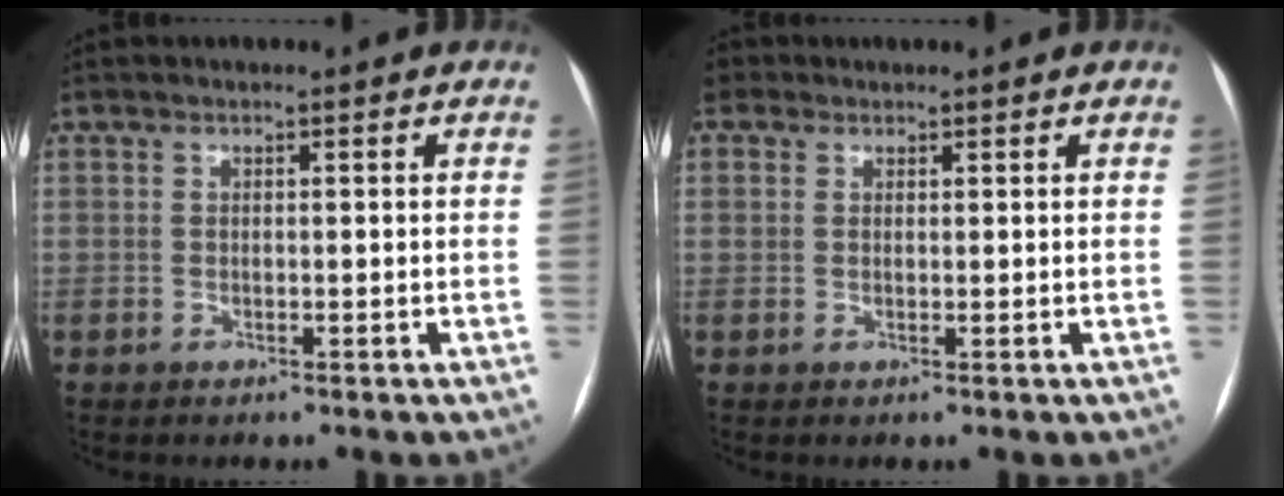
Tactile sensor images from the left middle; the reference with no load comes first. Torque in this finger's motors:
{"motor_torque": [1.23, -0.91, 1.06, 0.21]}